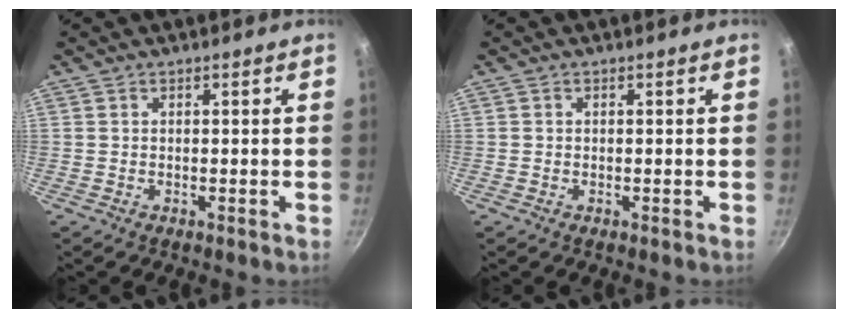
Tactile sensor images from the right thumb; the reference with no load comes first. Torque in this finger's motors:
{"motor_torque": [0.10, 0.27, -0.39, 0.04, -0.08]}